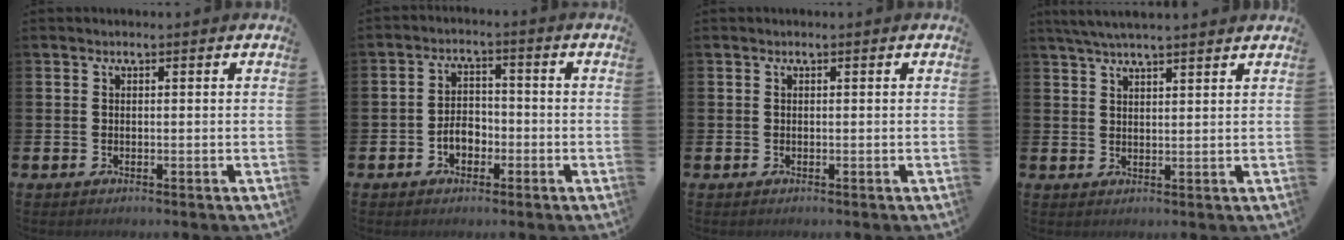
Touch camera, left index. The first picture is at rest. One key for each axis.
{"total": 3.5, "fx": -1.5, "fy": 2.4, "fz": 2.0, "tx": -0.025, "ty": 0.001, "tz": -0.035}
{"total": 0.0}
{"total": 4.4, "fx": 4.0, "fy": 0.2, "fz": 1.7, "tx": -0.037, "ty": -0.009, "tz": 0.073}